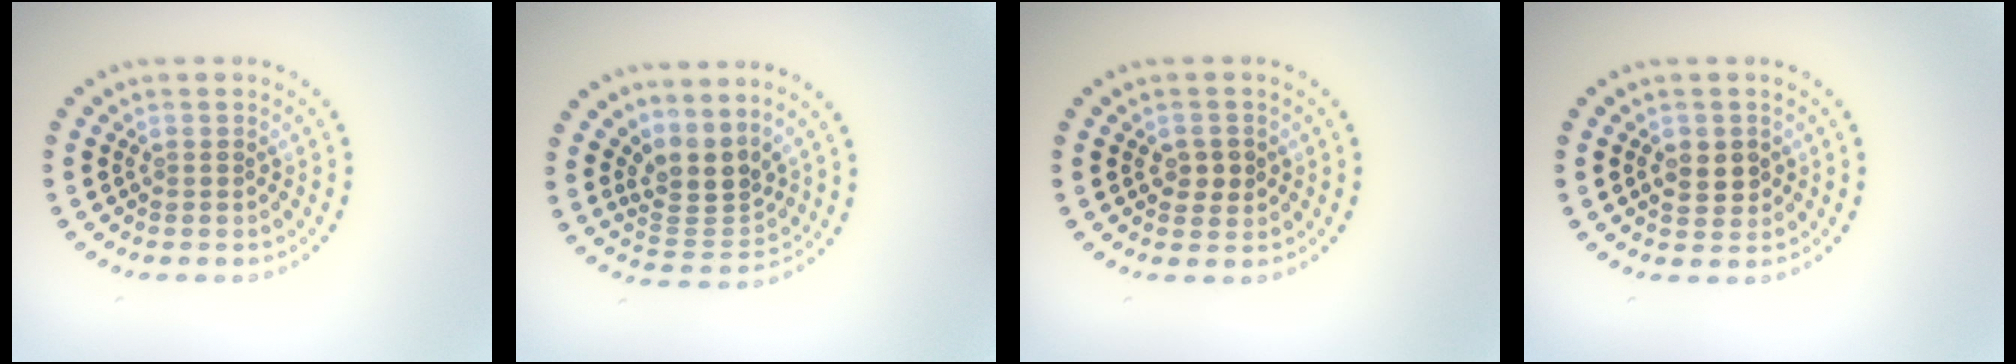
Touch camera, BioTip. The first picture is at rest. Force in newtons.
{"total": 3.3, "press": 2.5, "slide": 2.2}
{"total": 1.9, "press": 1.9, "slide": 0.4}
{"total": 2.4, "press": 2.3, "slide": 0.6}